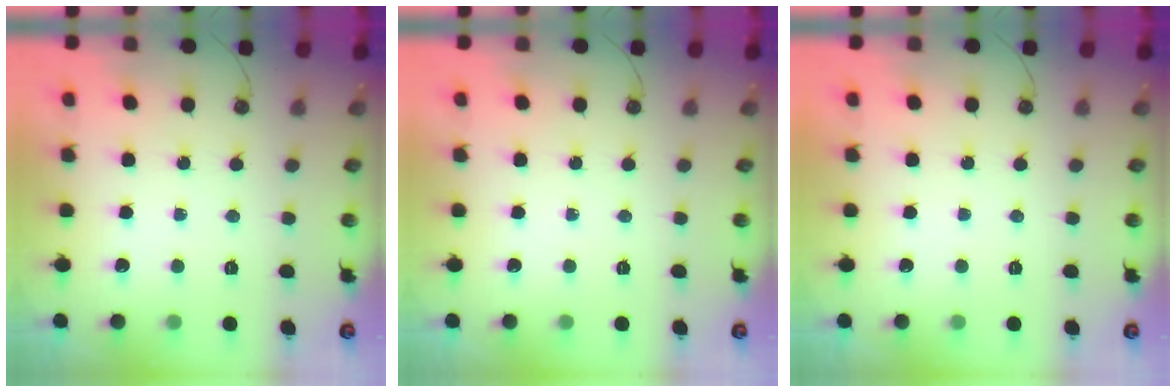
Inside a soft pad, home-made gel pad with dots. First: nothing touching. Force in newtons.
{"total": 0.0}
{"total": 0.0}